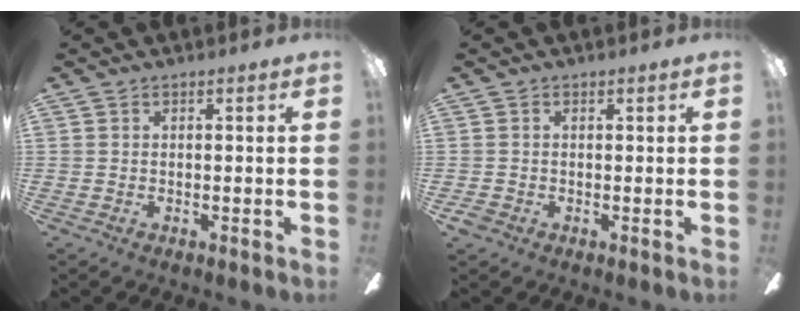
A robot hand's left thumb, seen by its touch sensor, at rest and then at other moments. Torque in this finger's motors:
{"motor_torque": [-0.48, 0.39, 0.04, -0.12, 0.00]}